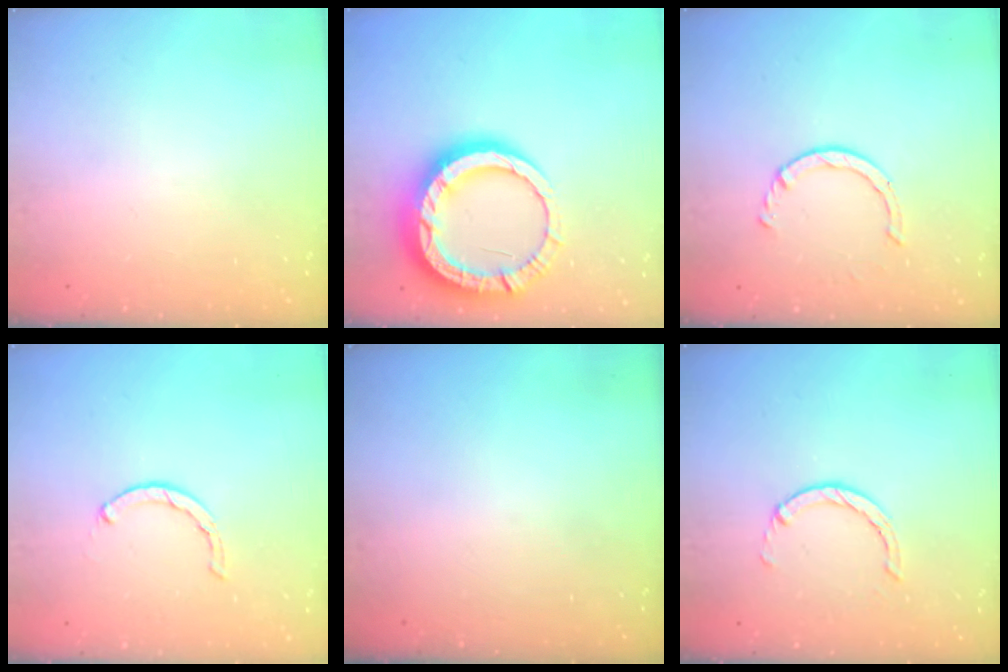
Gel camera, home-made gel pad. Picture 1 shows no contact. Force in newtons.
{"total": 17.4, "press": 17.3, "slide": 1.8}
{"total": 2.9, "press": 2.9, "slide": 0.4}
{"total": 1.6, "press": 1.5, "slide": 0.4}
{"total": 0.0}
{"total": 1.4, "press": 1.4, "slide": 0.3}